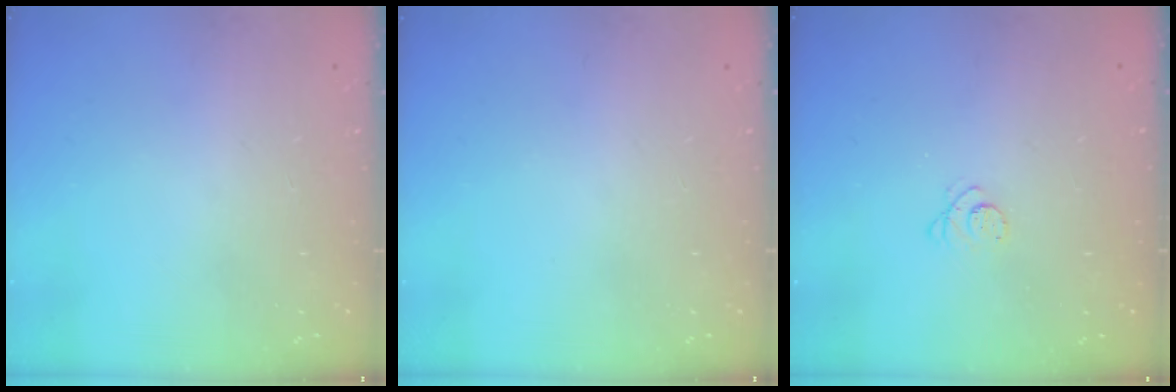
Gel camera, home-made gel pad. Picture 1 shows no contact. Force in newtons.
{"total": 0.0}
{"total": 2.6, "press": 2.6, "slide": 0.3}